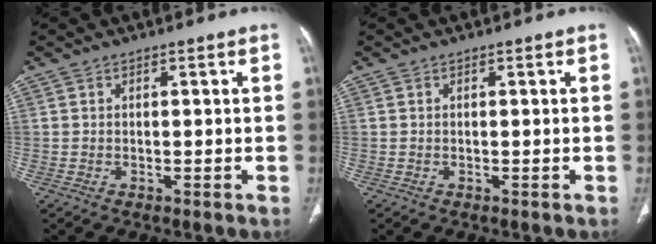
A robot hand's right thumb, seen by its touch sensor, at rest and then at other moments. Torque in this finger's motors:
{"motor_torque": [0.00, 0.00, -0.06, 0.03, 0.00]}